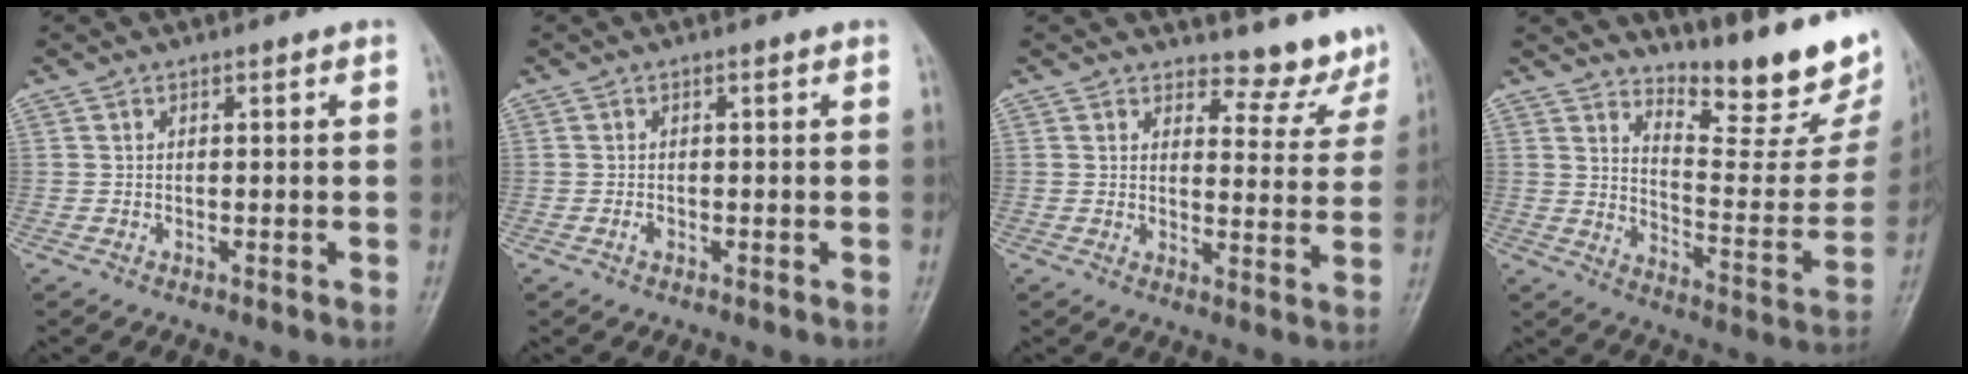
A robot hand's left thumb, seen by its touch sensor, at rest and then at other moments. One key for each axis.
{"total": 0.7, "fx": -0.3, "fy": 0.4, "fz": 0.5, "tx": -0.007, "ty": 0.000, "tz": -0.005}
{"total": 7.2, "fx": 6.8, "fy": 2.3, "fz": 0.1, "tx": 0.024, "ty": -0.070, "tz": 0.075}
{"total": 18.5, "fx": 15.3, "fy": 4.6, "fz": 9.3, "tx": -0.091, "ty": -0.133, "tz": 0.210}